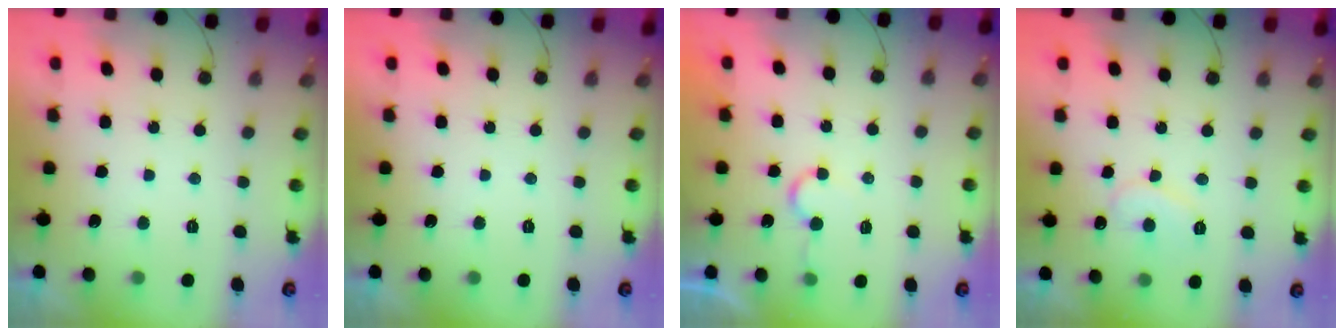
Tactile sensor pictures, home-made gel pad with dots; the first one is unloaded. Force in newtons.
{"total": 0.0}
{"total": 4.7, "press": 4.7, "slide": 0.3}
{"total": 8.2, "press": 8.2, "slide": 0.6}